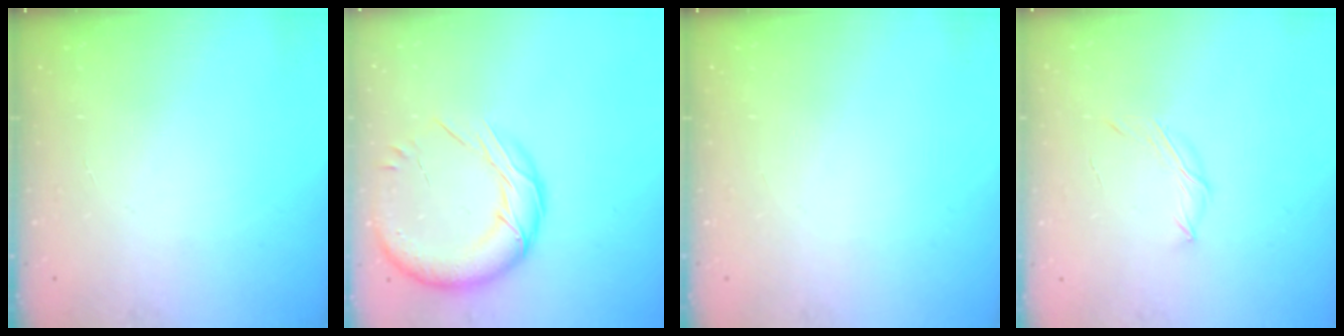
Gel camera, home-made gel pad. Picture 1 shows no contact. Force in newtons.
{"total": 16.6, "press": 16.4, "slide": 2.3}
{"total": 0.0}
{"total": 4.7, "press": 4.6, "slide": 1.0}